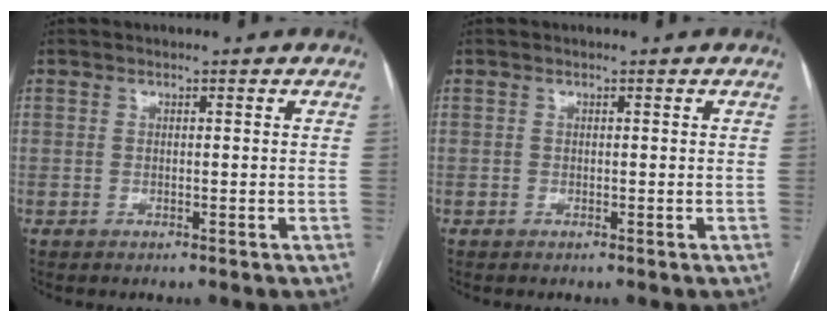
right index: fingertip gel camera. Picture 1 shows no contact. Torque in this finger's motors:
{"motor_torque": [0.04, -0.04, 0.00, 0.00]}